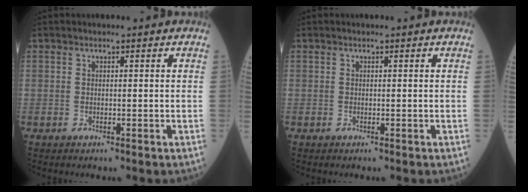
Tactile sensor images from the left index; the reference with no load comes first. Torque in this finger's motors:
{"motor_torque": [0.20, 0.10, 0.03, 0.00]}